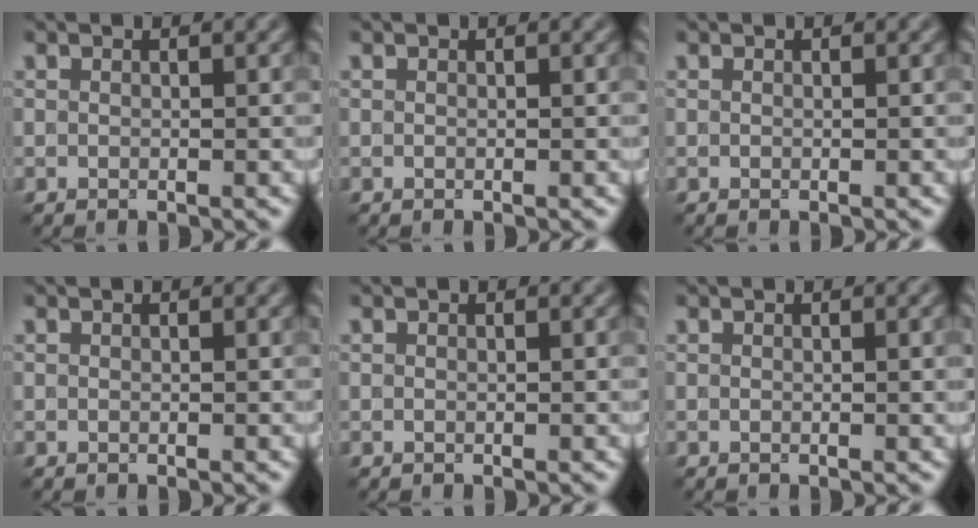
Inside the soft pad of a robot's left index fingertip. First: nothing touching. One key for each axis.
{"total": 0.0}
{"total": 0.0}
{"total": 0.0}
{"total": 0.0}
{"total": 0.9, "fx": 0.1, "fy": 0.2, "fz": 0.9, "tx": -0.012, "ty": 0.000, "tz": -0.001}